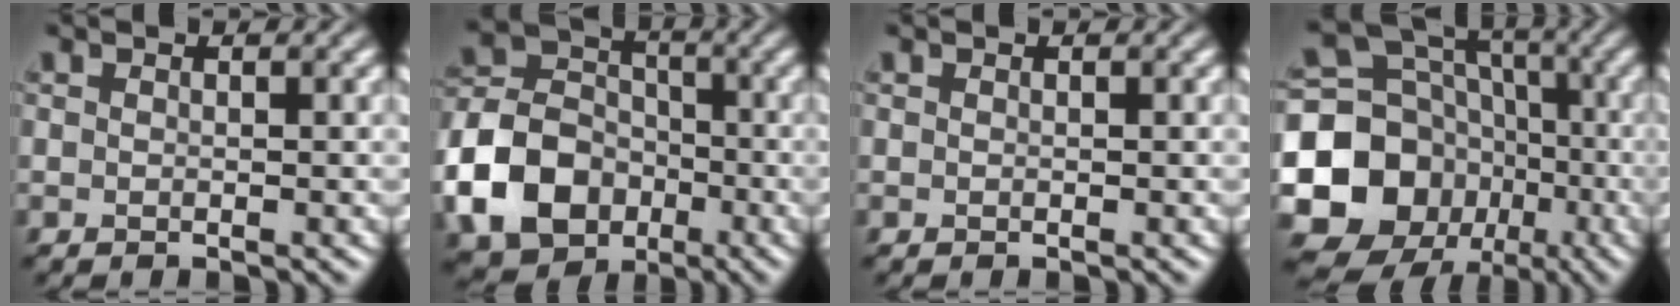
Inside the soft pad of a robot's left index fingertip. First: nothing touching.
{"total": 8.8, "force": [-3.9, 6.6, 4.2], "torque": [-0.098, -0.004, -0.072]}
{"total": 0.0}
{"total": 12.9, "force": [-3.9, 11.4, 4.5], "torque": [-0.115, -0.017, -0.079]}